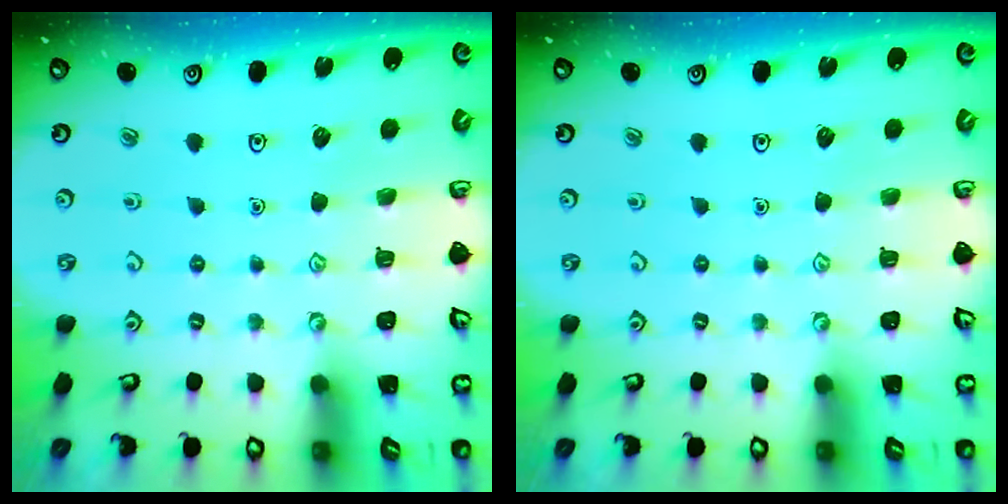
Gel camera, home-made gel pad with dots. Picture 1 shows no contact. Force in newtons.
{"total": 0.0}